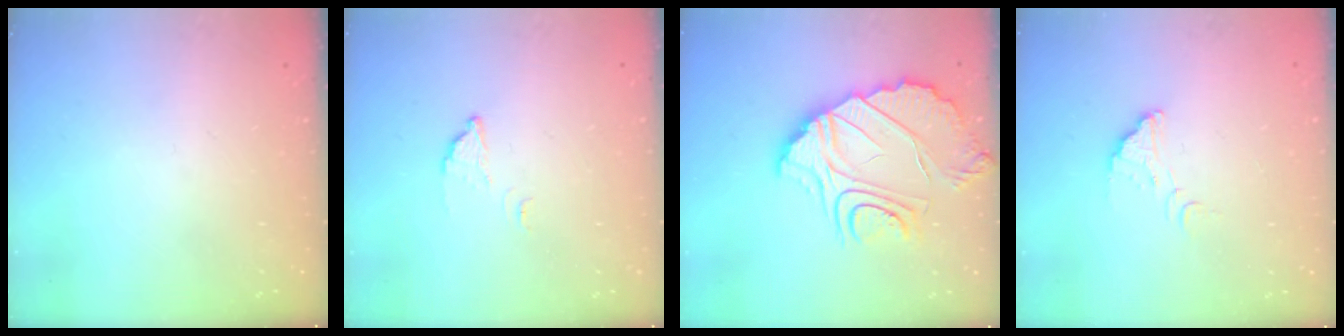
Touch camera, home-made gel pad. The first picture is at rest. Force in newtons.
{"total": 2.5, "press": 2.5, "slide": 0.1}
{"total": 12.9, "press": 12.9, "slide": 1.1}
{"total": 2.5, "press": 2.5, "slide": 0.1}